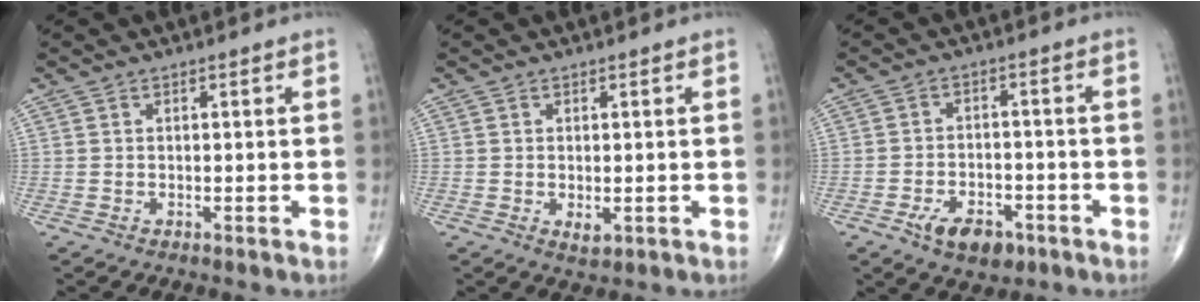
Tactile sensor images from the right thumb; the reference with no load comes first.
{"total": 1.9, "force": [-0.3, 1.0, 1.5], "torque": [-0.021, -0.003, 0.001]}
{"total": 7.6, "force": [-4.1, 4.4, 4.7], "torque": [-0.063, 0.019, -0.063]}